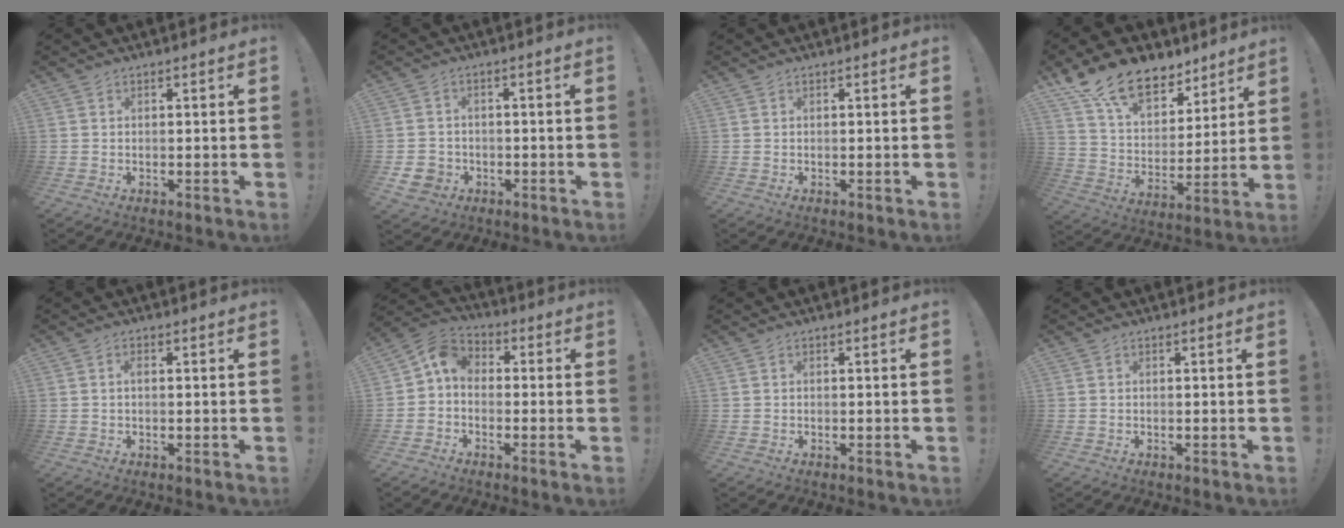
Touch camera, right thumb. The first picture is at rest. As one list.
[{"total": 5.0, "force": [-2.0, 4.2, 1.6], "torque": [-0.042, 0.009, -0.037]}, {"total": 0.0}, {"total": 17.0, "force": [12.1, 9.4, 7.4], "torque": [-0.130, -0.078, 0.225]}, {"total": 1.2, "force": [-0.1, 0.4, 1.1], "torque": [-0.028, 0.008, -0.003]}, {"total": 6.8, "force": [-0.6, 5.4, 4.2], "torque": [-0.078, 0.019, -0.006]}, {"total": 0.0}, {"total": 0.0}]